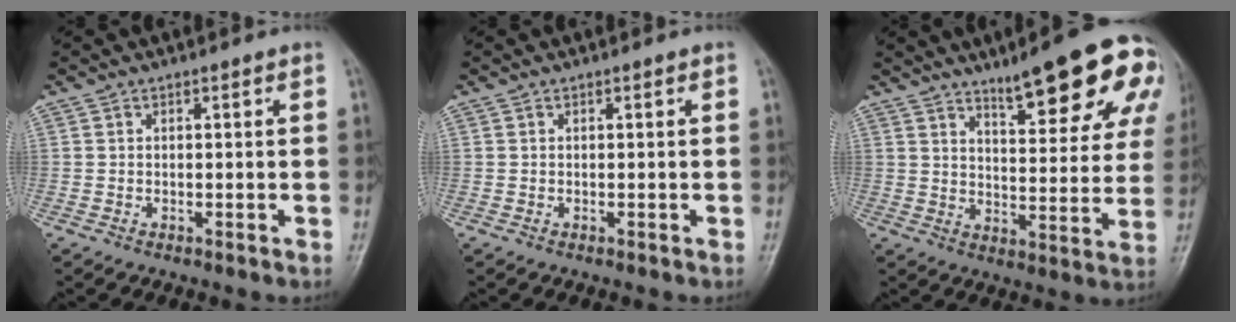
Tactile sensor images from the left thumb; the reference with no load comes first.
{"total": 0.0}
{"total": 18.0, "force": [10.8, 4.6, 13.7], "torque": [-0.149, -0.044, 0.151]}